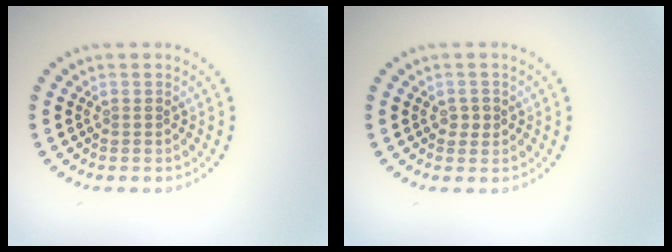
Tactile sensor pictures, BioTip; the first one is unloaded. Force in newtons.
{"total": 1.1, "press": 1.1, "slide": 0.3}